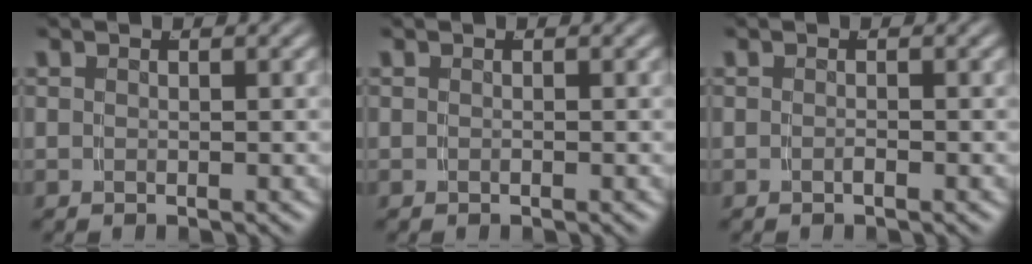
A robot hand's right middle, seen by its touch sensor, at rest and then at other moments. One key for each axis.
{"total": 0.0}
{"total": 0.5, "fx": -0.4, "fy": 0.0, "fz": 0.2, "tx": -0.006, "ty": 0.001, "tz": -0.009}